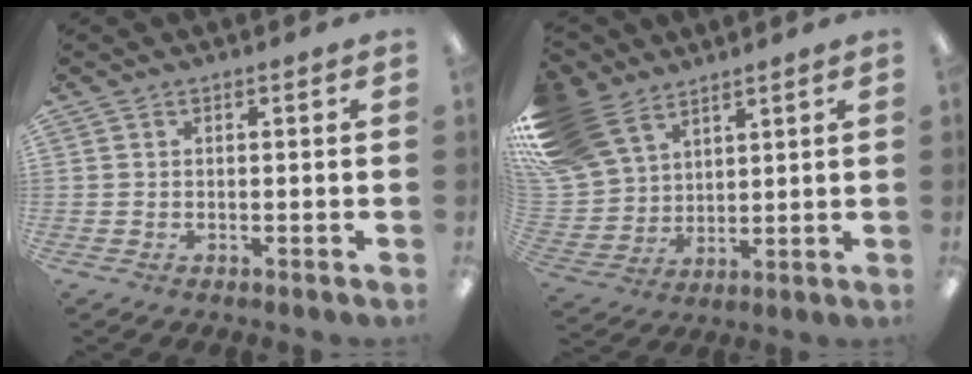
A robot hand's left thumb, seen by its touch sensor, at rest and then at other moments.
{"total": 15.3, "force": [9.9, 10.0, 6.1], "torque": [-0.152, -0.039, 0.197]}